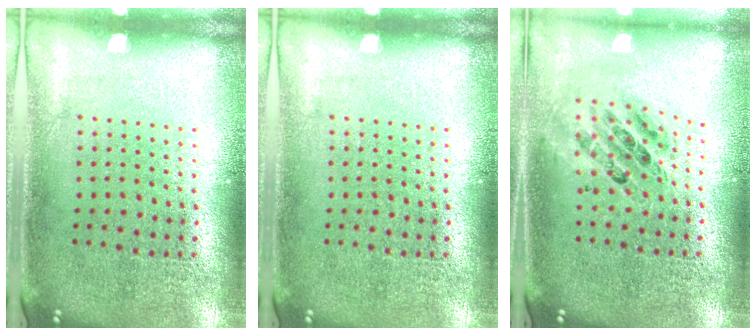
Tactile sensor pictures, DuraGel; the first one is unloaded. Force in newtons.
{"total": 0.0}
{"total": 0.7, "press": 0.7, "slide": 0.1}